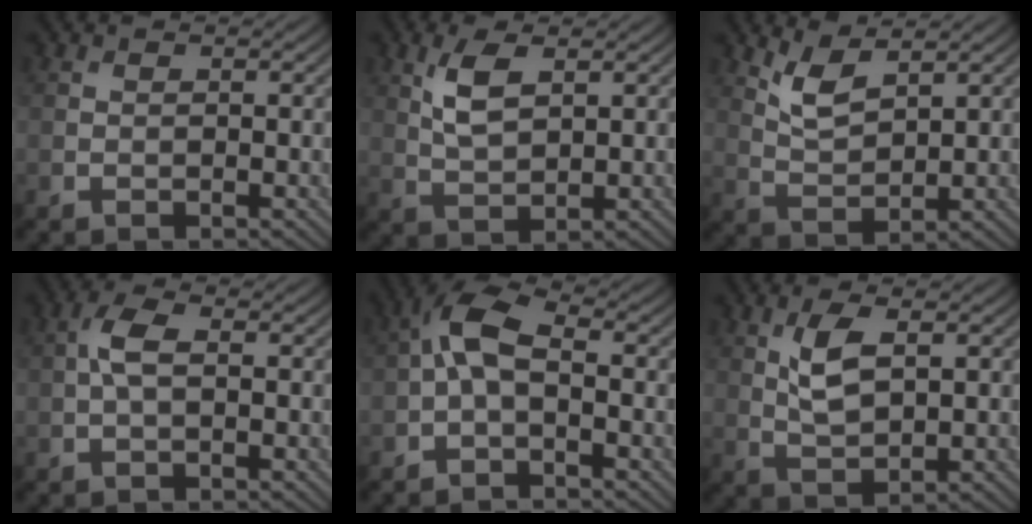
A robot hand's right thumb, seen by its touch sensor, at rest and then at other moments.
{"total": 4.5, "force": [1.9, 1.9, 3.6], "torque": [-0.086, 0.001, 0.040]}
{"total": 4.3, "force": [2.9, 1.4, 2.8], "torque": [-0.073, -0.006, 0.066]}
{"total": 2.9, "force": [0.1, 1.3, 2.6], "torque": [-0.059, 0.009, -0.004]}
{"total": 5.2, "force": [-0.4, 2.5, 4.5], "torque": [-0.099, 0.020, -0.018]}
{"total": 4.9, "force": [1.5, 2.1, 4.1], "torque": [-0.095, -0.001, 0.033]}